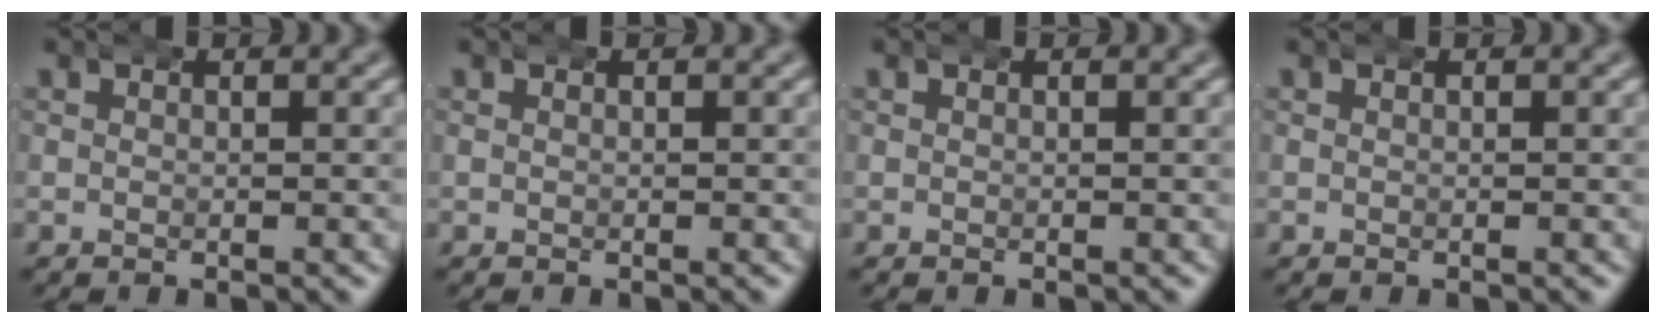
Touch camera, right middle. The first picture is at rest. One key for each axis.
{"total": 0.0}
{"total": 0.0}
{"total": 0.0}